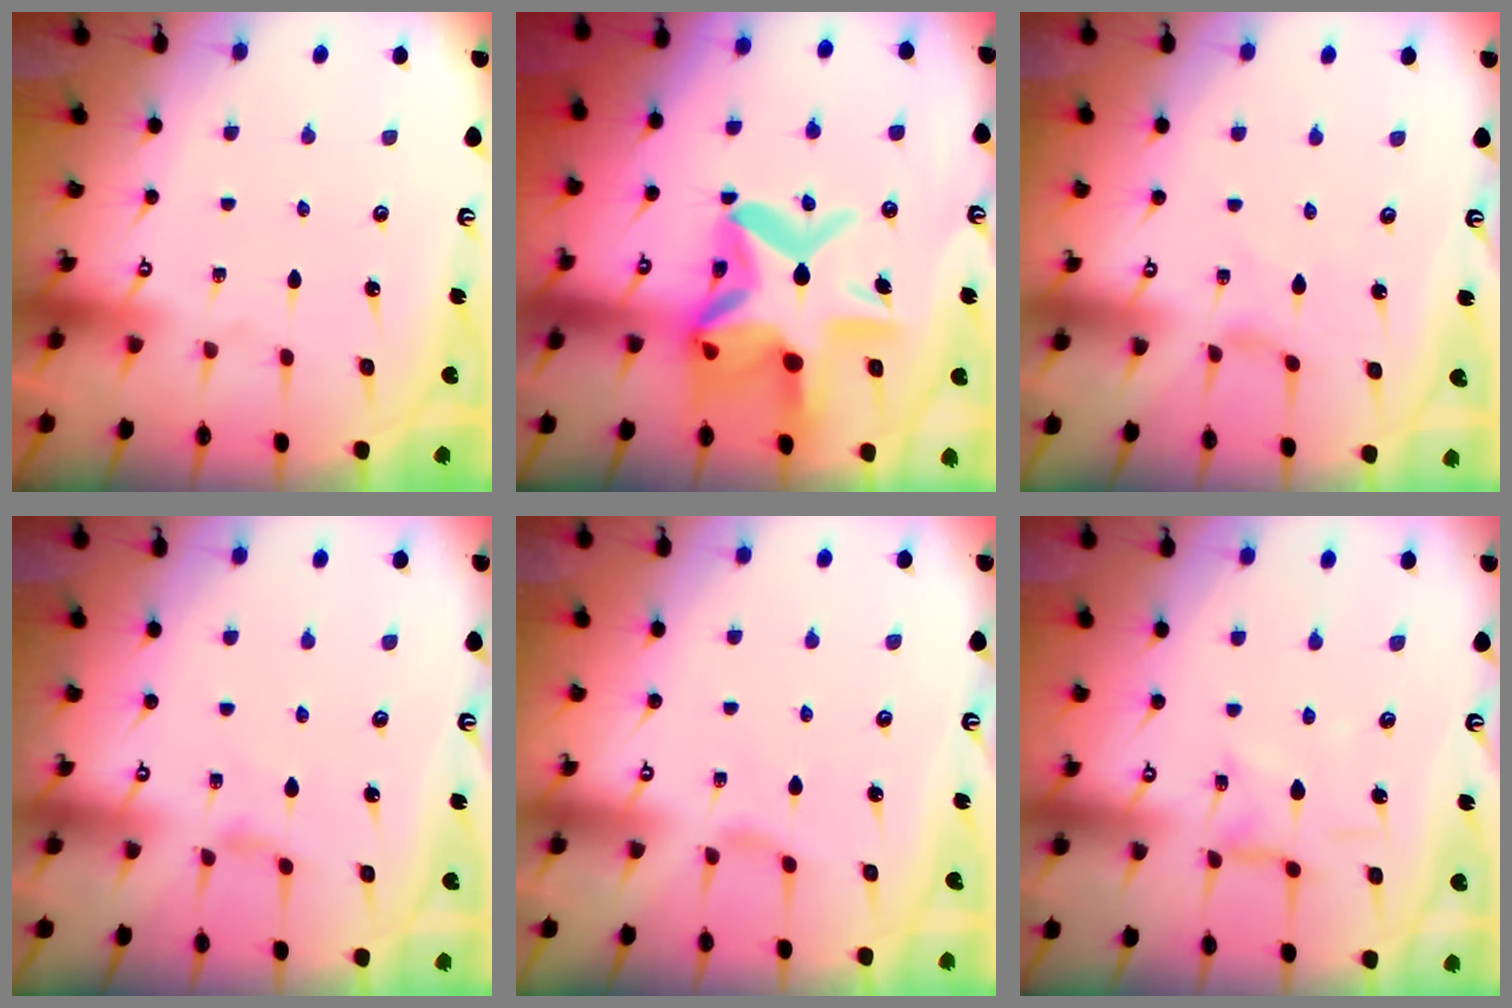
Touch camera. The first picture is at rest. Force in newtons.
{"total": 19.6, "press": 19.5, "slide": 1.6}
{"total": 0.8, "press": 0.8, "slide": 0.2}
{"total": 2.9, "press": 2.8, "slide": 0.5}
{"total": 2.4, "press": 2.3, "slide": 0.6}
{"total": 2.1, "press": 2.1, "slide": 0.3}